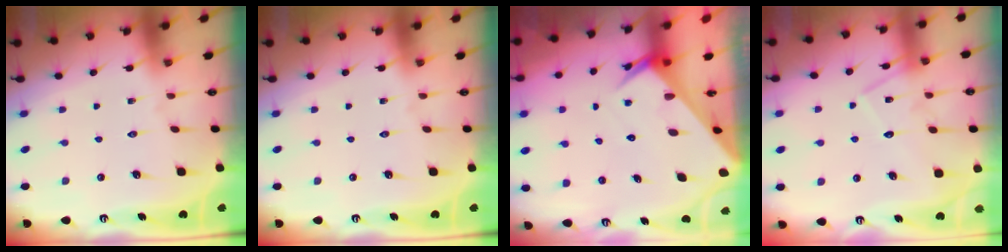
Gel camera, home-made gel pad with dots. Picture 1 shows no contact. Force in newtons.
{"total": 0.0}
{"total": 3.9, "press": 3.9, "slide": 0.2}
{"total": 12.3, "press": 12.3, "slide": 1.0}